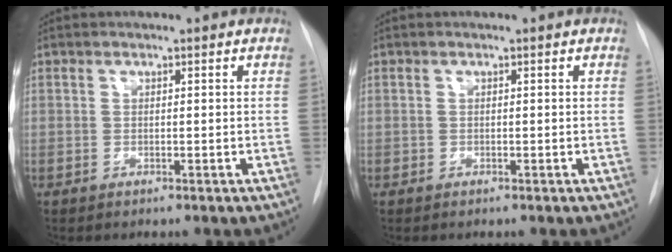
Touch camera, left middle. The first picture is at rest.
{"total": 0.0}